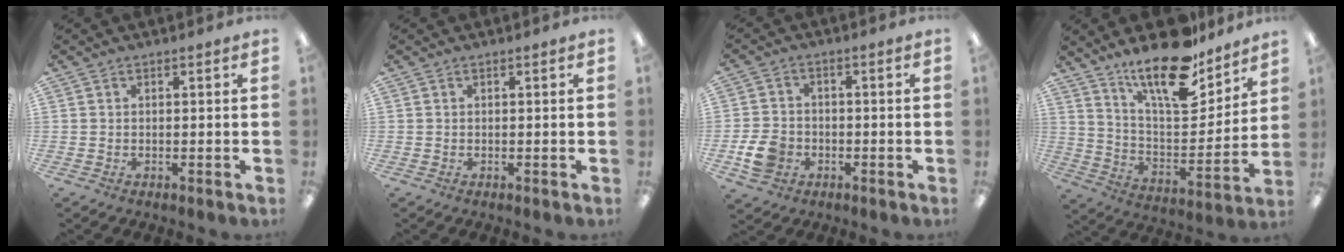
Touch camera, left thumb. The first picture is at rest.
{"total": 0.0}
{"total": 7.0, "force": [-2.4, 5.5, 3.6], "torque": [-0.074, 0.009, -0.043]}
{"total": 19.6, "force": [15.2, 6.5, 10.6], "torque": [-0.184, -0.099, 0.260]}